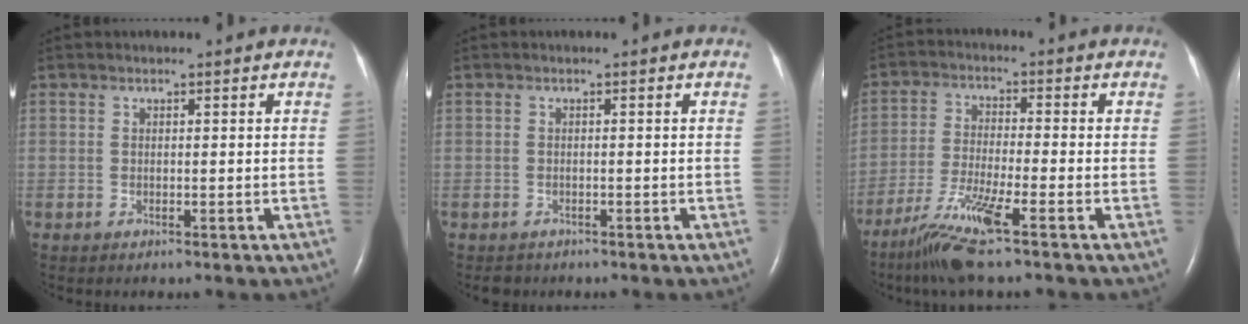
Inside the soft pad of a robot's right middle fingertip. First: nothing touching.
{"total": 1.2, "force": [-0.9, 0.7, -0.1], "torque": [-0.005, 0.000, -0.014]}
{"total": 9.4, "force": [-6.0, 0.0, 7.2], "torque": [-0.152, -0.029, -0.115]}